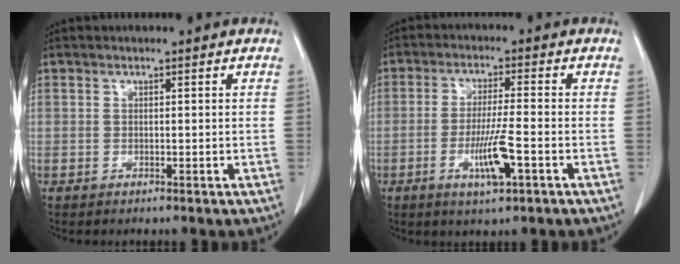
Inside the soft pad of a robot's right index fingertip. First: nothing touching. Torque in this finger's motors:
{"motor_torque": [0.12, -0.01, 0.14, 0.09]}